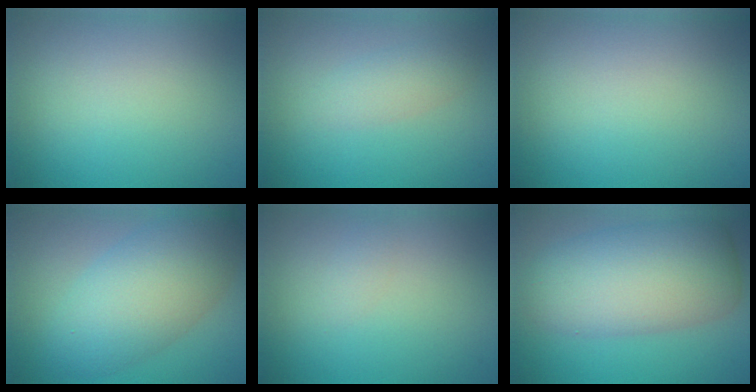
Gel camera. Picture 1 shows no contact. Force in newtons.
{"total": 1.8, "press": 1.8, "slide": 0.1}
{"total": 0.0}
{"total": 7.5, "press": 7.5, "slide": 0.1}
{"total": 0.7, "press": 0.7, "slide": 0.1}
{"total": 8.8, "press": 8.8, "slide": 0.4}